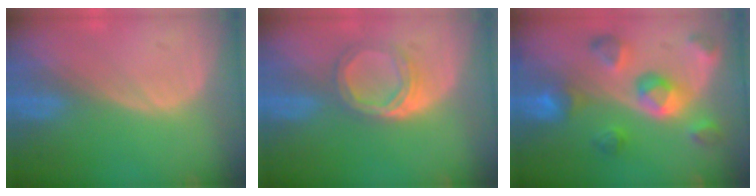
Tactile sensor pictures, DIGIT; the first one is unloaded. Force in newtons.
{"total": 5.5, "press": 5.0, "slide": 2.4}
{"total": 9.7, "press": 8.7, "slide": 4.3}